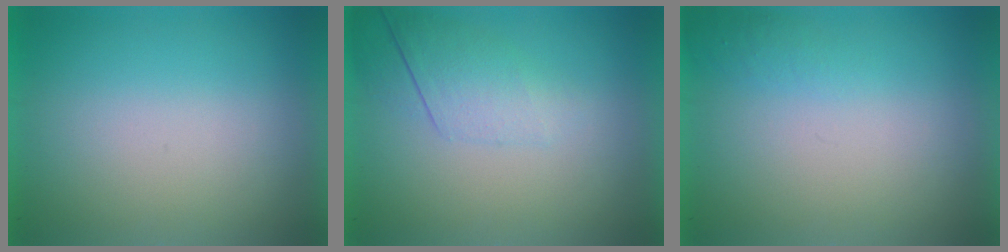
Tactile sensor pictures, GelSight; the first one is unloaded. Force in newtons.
{"total": 2.2}
{"total": 1.0}